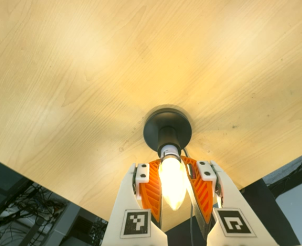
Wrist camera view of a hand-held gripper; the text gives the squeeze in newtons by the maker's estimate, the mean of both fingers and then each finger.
{"total": 24.4, "left": 19.8, "right": 29.0}